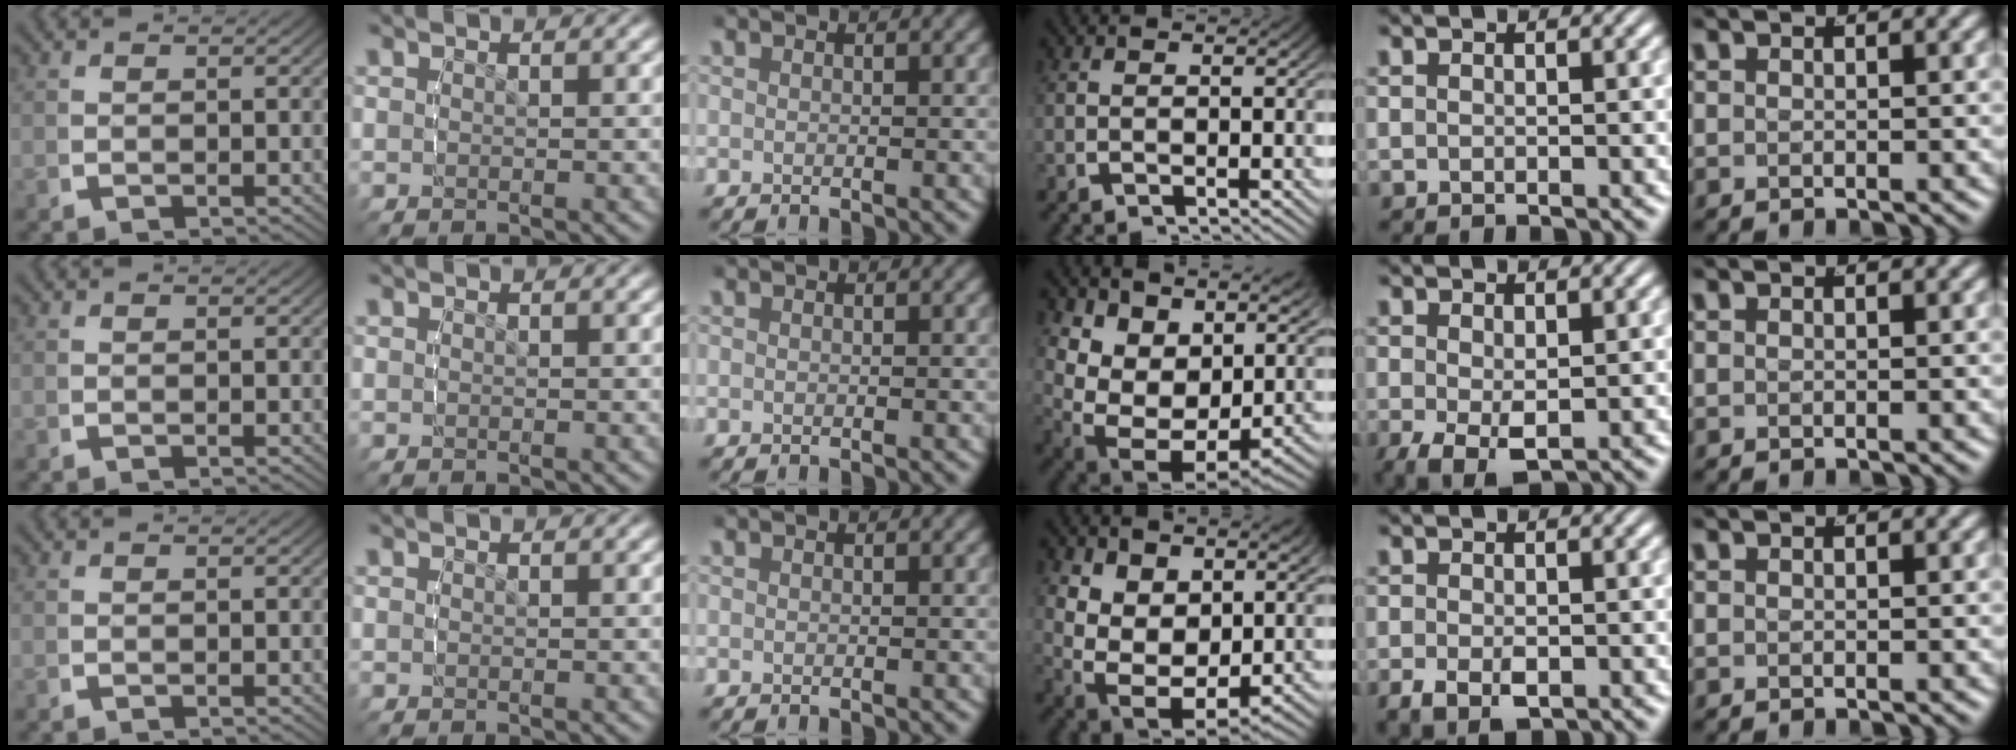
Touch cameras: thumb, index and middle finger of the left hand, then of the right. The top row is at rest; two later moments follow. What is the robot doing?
{"motion": "lift_and_place", "object": "air blower"}